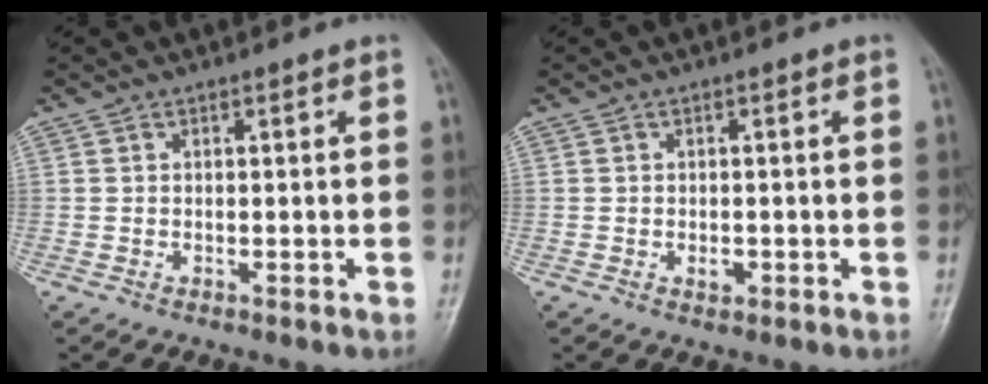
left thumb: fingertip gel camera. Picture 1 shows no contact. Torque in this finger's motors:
{"motor_torque": [-0.01, 0.02, 0.04, 0.03, 0.00]}